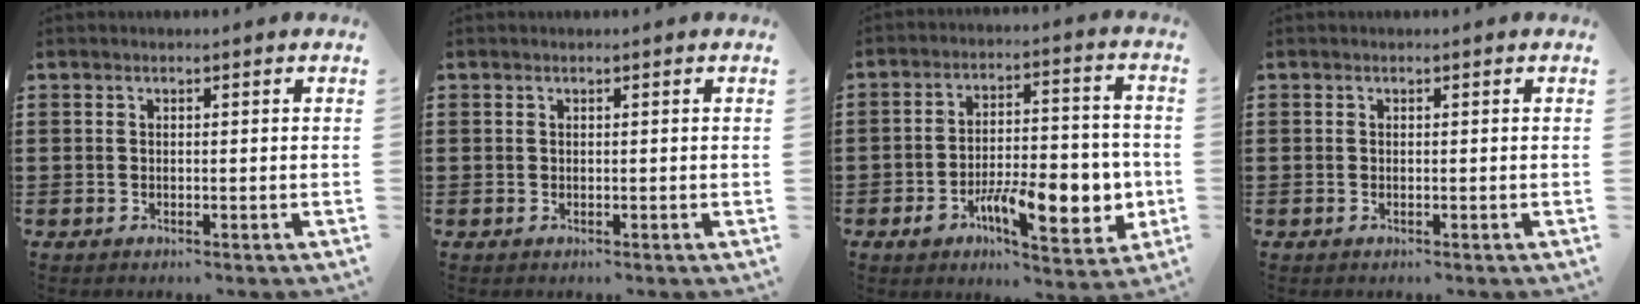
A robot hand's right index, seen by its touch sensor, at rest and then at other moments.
{"total": 0.0}
{"total": 12.2, "force": [-4.4, 5.3, 10.1], "torque": [-0.159, 0.005, -0.072]}
{"total": 0.0}